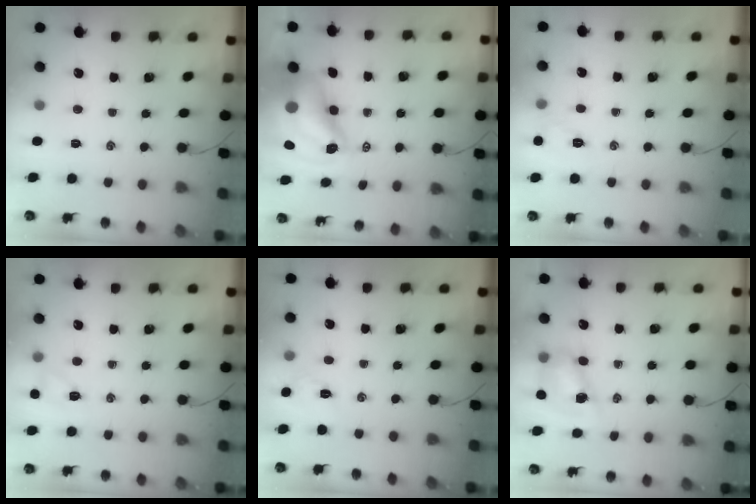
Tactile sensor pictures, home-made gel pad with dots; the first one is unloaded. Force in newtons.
{"total": 16.4, "press": 15.7, "slide": 4.8}
{"total": 6.6, "press": 6.3, "slide": 1.8}
{"total": 5.8, "press": 5.6, "slide": 1.4}
{"total": 3.1, "press": 2.9, "slide": 0.9}
{"total": 8.2, "press": 8.1, "slide": 1.0}